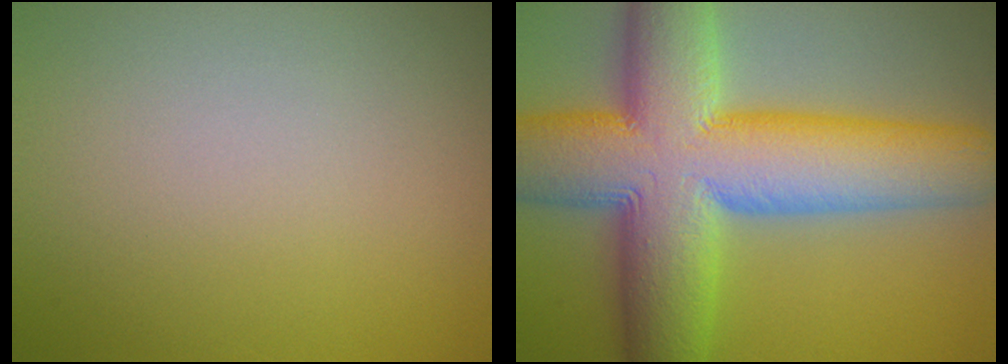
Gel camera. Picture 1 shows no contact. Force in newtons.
{"total": 15.5, "press": 15.5, "slide": 0.4}